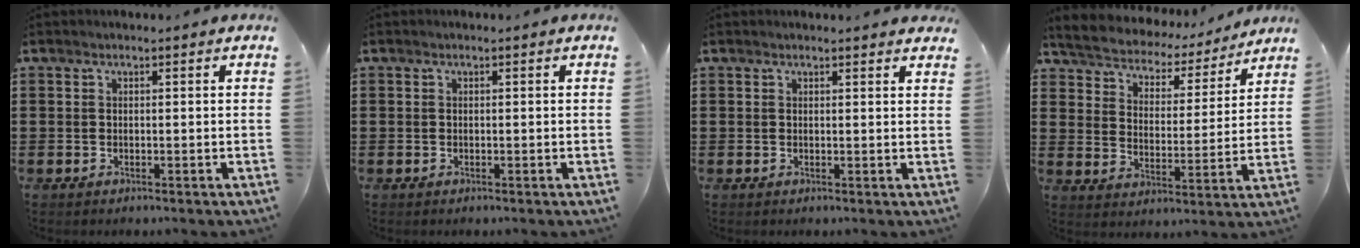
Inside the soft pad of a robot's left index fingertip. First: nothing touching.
{"total": 0.0}
{"total": 1.1, "force": [1.1, 0.1, 0.3], "torque": [0.000, -0.003, 0.019]}
{"total": 4.1, "force": [4.0, 0.8, 0.1], "torque": [-0.028, -0.030, 0.062]}